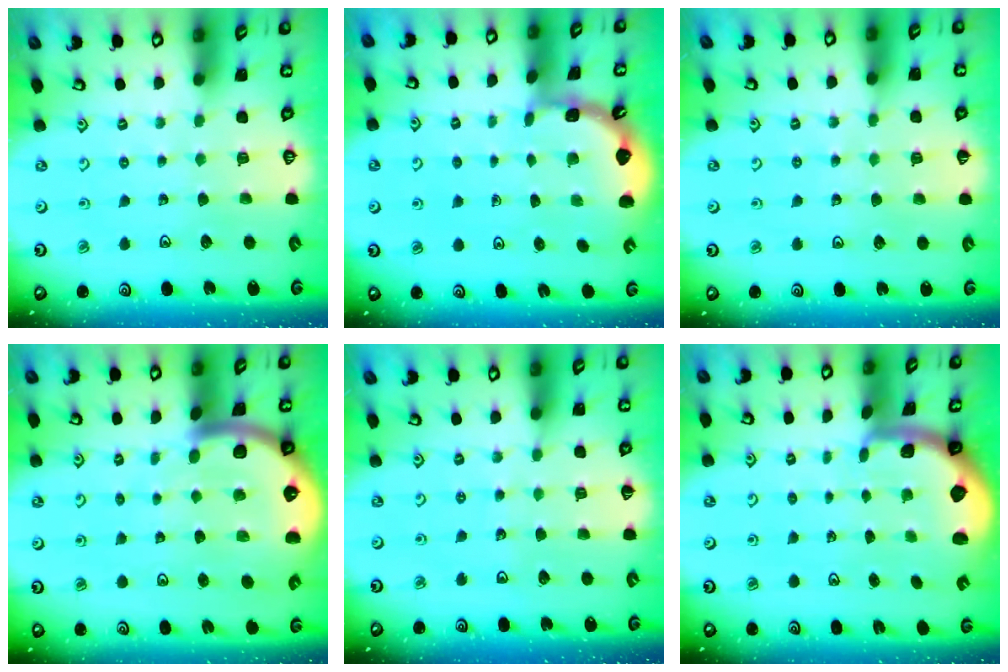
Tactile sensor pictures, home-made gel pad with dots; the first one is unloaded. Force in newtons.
{"total": 1.3, "press": 1.3, "slide": 0.1}
{"total": 3.4, "press": 3.4, "slide": 0.5}
{"total": 7.2, "press": 7.1, "slide": 1.0}
{"total": 3.1, "press": 3.1, "slide": 0.3}
{"total": 1.1, "press": 1.0, "slide": 0.3}